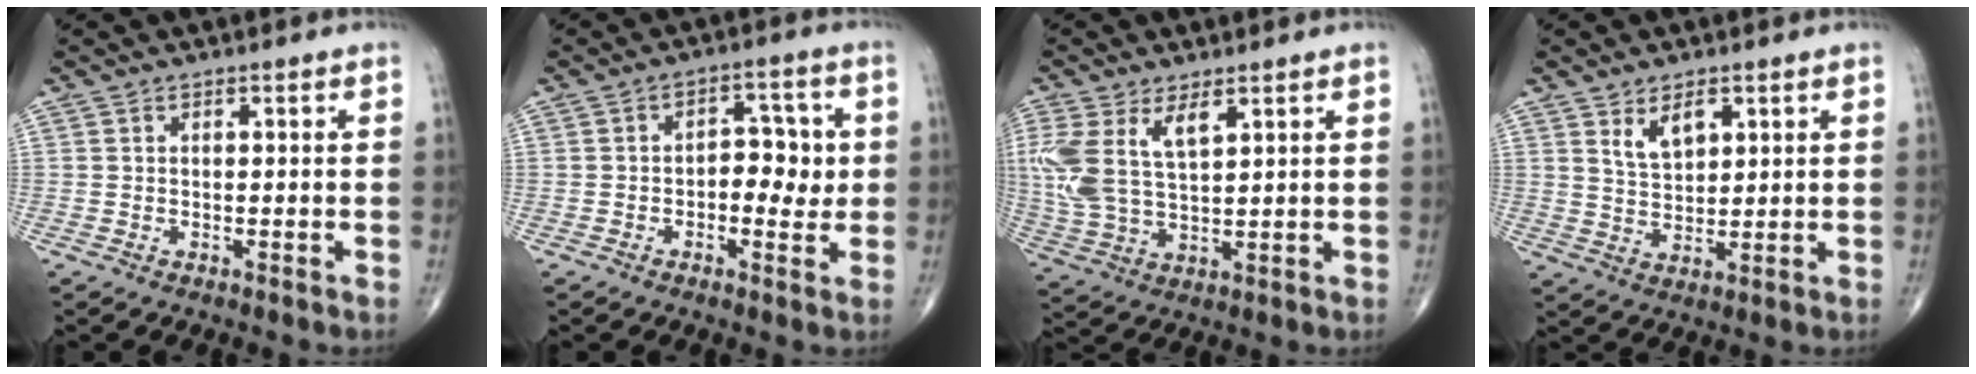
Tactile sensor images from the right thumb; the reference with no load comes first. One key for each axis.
{"total": 7.1, "fx": -0.1, "fy": 4.3, "fz": 5.7, "tx": -0.042, "ty": 0.012, "tz": -0.006}
{"total": 11.2, "fx": 4.4, "fy": 5.3, "fz": 8.9, "tx": -0.202, "ty": -0.008, "tz": 0.099}
{"total": 5.4, "fx": 2.8, "fy": 2.9, "fz": 3.7, "tx": -0.051, "ty": -0.019, "tz": 0.055}